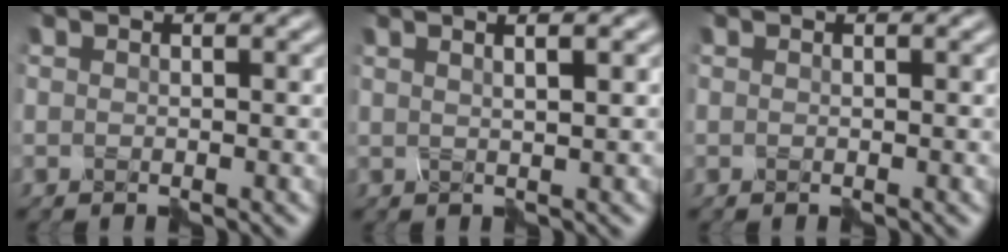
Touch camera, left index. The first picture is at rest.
{"total": 4.7, "force": [2.5, 2.1, 3.5], "torque": [-0.022, 0.037, 0.000]}
{"total": 0.0}